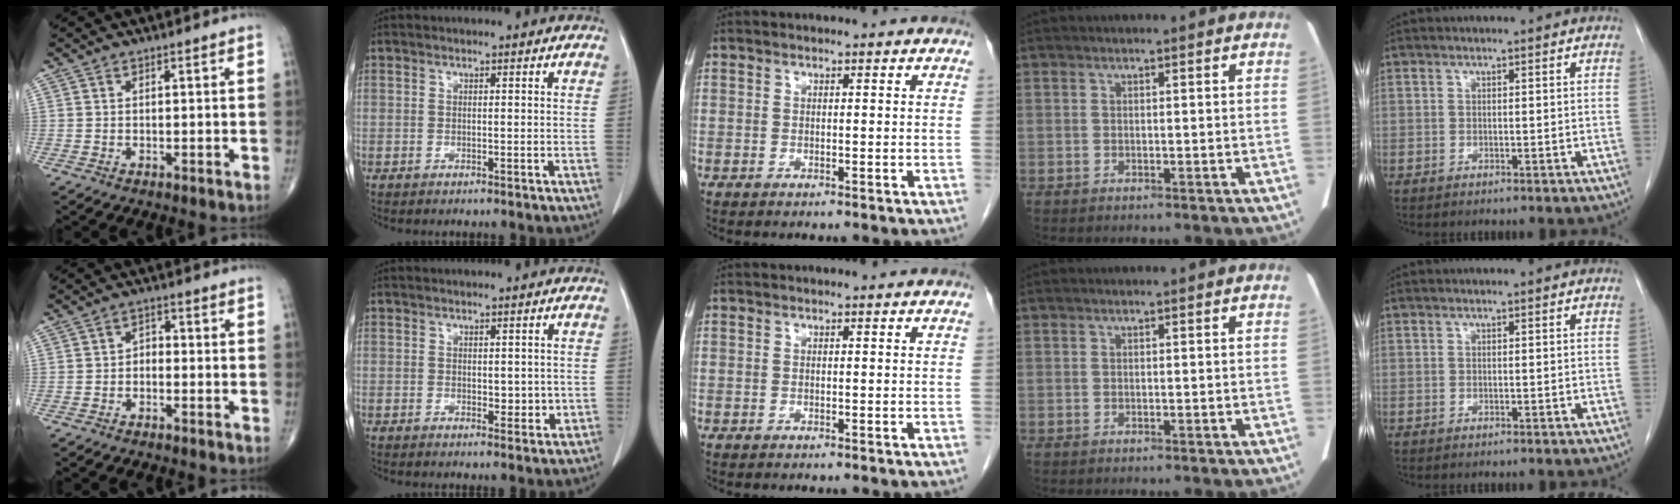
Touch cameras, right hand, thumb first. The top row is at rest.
{"thumb": {"total": 2.2, "force": [-0.8, 1.6, 1.3], "torque": [-0.008, 0.018, -0.024]}, "index": {"total": 2.5, "force": [0.1, 1.5, 1.9], "torque": [-0.020, -0.004, 0.007]}}